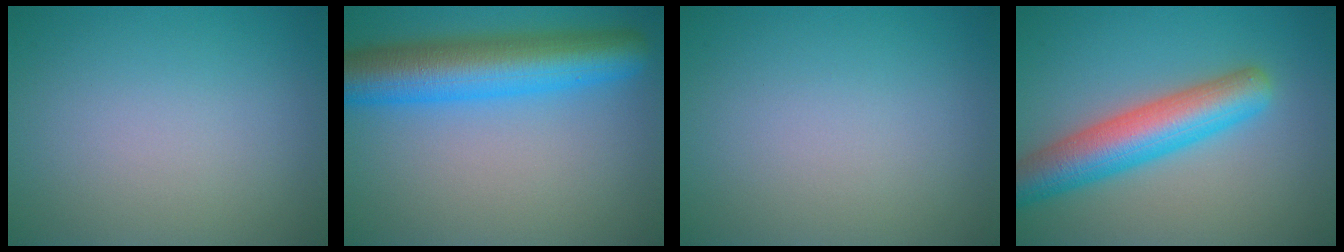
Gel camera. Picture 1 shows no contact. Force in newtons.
{"total": 9.0, "press": 9.0, "slide": 0.2}
{"total": 0.0}
{"total": 6.9, "press": 6.9, "slide": 0.2}